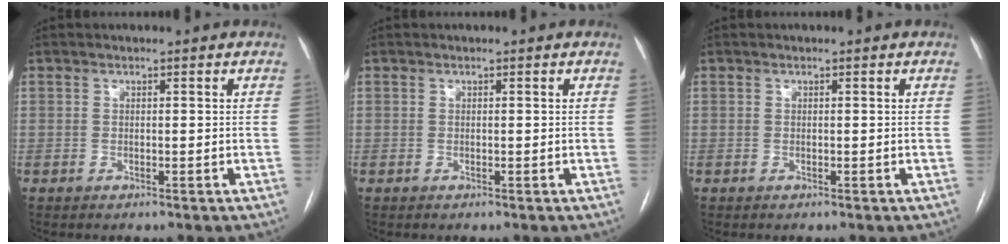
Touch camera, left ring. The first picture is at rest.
{"total": 0.0}
{"total": 0.0}